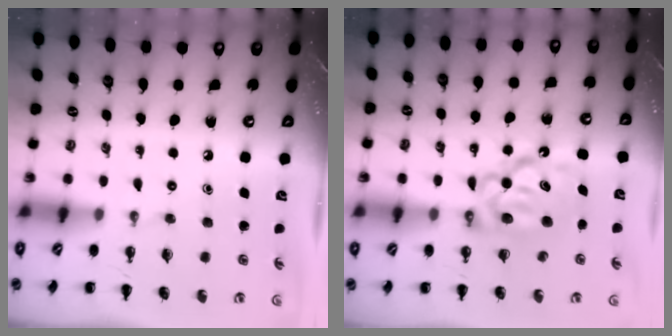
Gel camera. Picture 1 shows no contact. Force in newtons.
{"total": 8.0, "press": 7.9, "slide": 1.1}